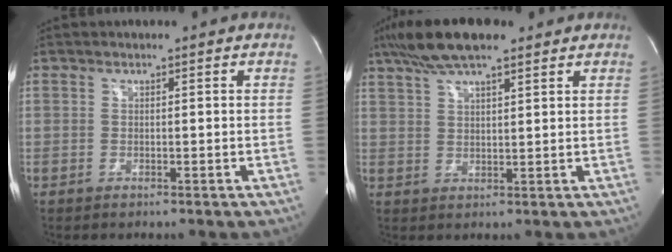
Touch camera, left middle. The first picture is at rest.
{"total": 10.2, "force": [7.4, 2.3, 6.6], "torque": [-0.124, 0.028, 0.129]}